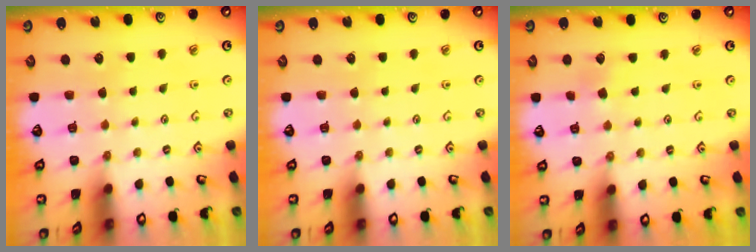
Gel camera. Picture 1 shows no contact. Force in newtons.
{"total": 0.0}
{"total": 2.8, "press": 2.8, "slide": 0.3}